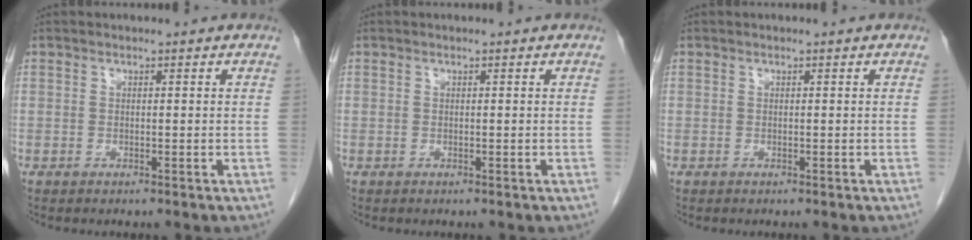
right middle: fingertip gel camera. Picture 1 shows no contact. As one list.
[{"total": 0.0}, {"total": 0.0}]